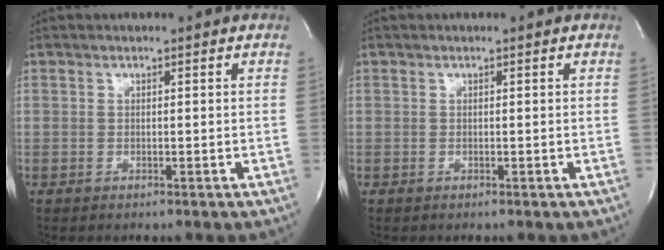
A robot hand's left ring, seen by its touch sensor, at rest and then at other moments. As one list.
[{"total": 0.0}]